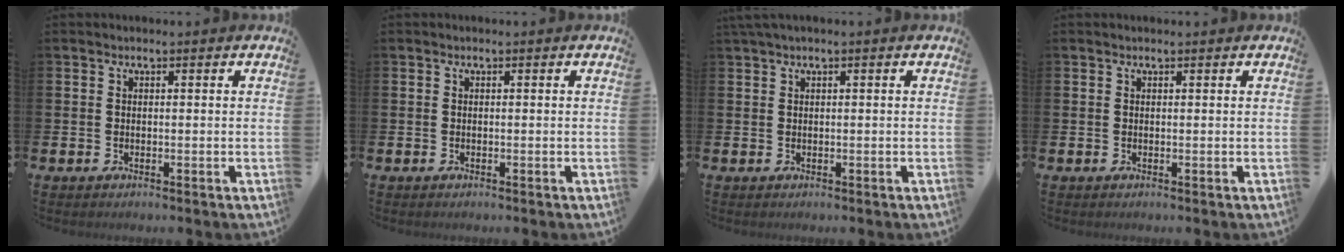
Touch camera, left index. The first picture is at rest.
{"total": 0.0}
{"total": 0.9, "force": [0.6, -0.1, 0.7], "torque": [-0.015, 0.002, 0.011]}
{"total": 0.0}